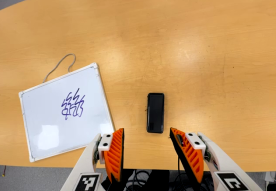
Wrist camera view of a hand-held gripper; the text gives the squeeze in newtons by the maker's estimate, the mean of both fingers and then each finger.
{"total": 0.0}